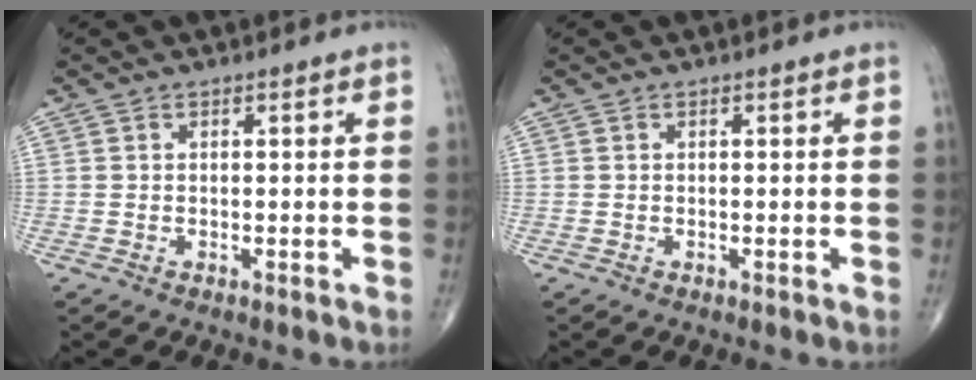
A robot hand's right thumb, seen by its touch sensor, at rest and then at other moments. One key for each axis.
{"total": 0.0}